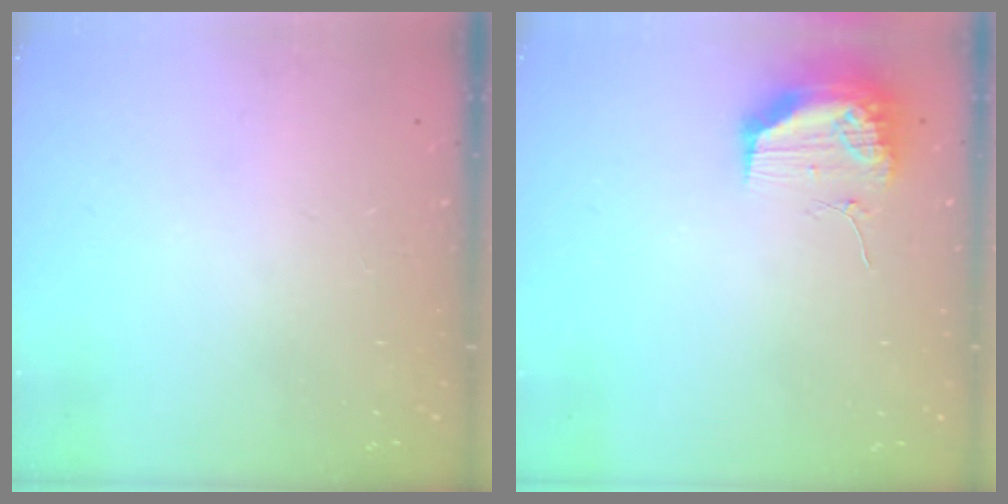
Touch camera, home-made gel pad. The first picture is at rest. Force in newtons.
{"total": 17.5, "press": 13.2, "slide": 11.5}